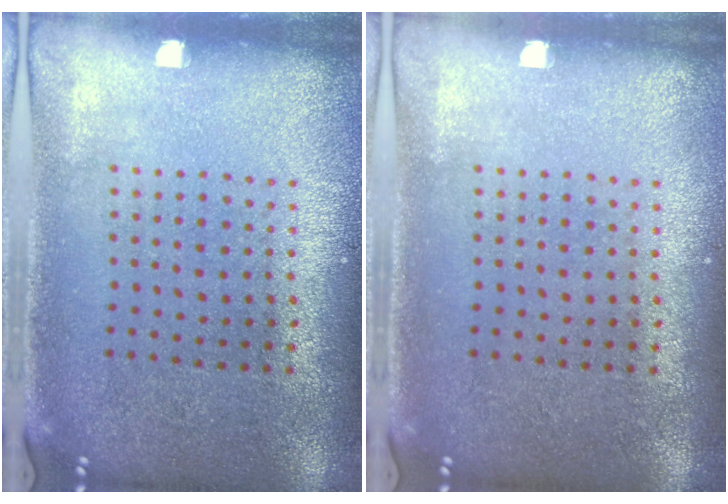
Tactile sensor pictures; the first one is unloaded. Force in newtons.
{"total": 0.0}